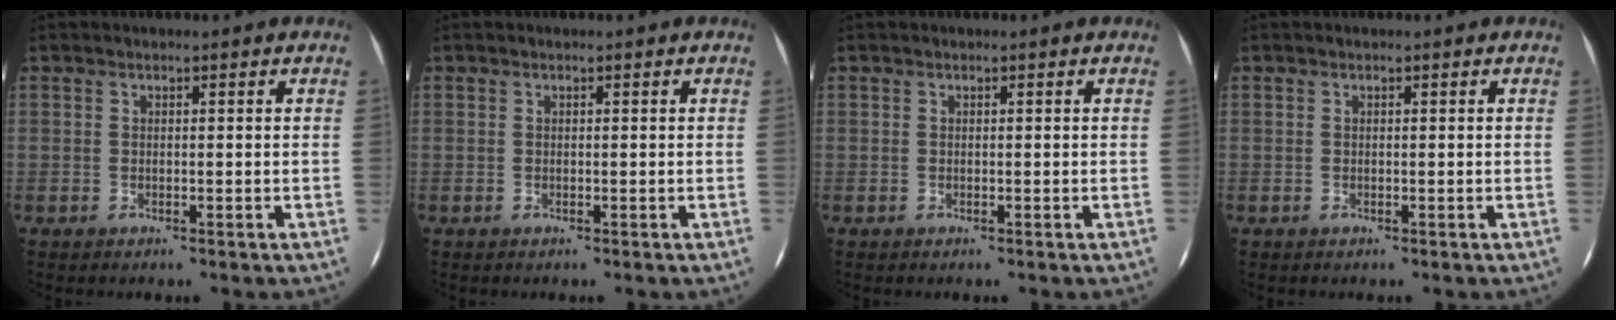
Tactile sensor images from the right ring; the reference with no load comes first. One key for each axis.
{"total": 0.0}
{"total": 0.0}
{"total": 0.0}